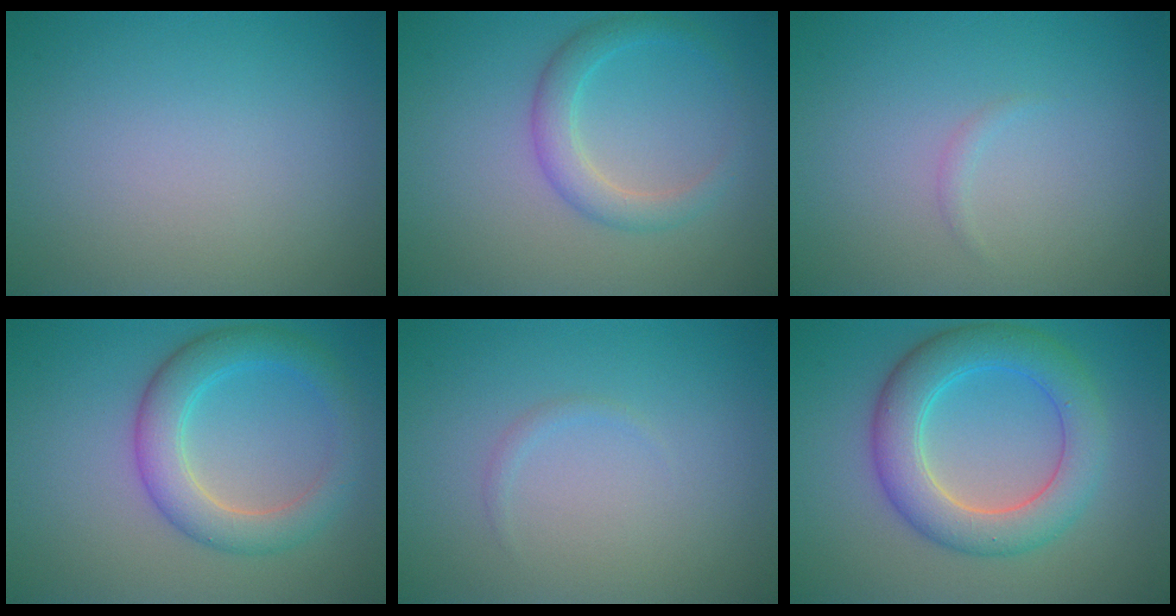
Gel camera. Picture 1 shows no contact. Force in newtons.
{"total": 2.8, "press": 2.7, "slide": 0.2}
{"total": 0.6, "press": 0.6, "slide": 0.1}
{"total": 4.7, "press": 4.7, "slide": 0.1}
{"total": 0.5, "press": 0.5, "slide": 0.0}
{"total": 6.3, "press": 6.3, "slide": 0.2}